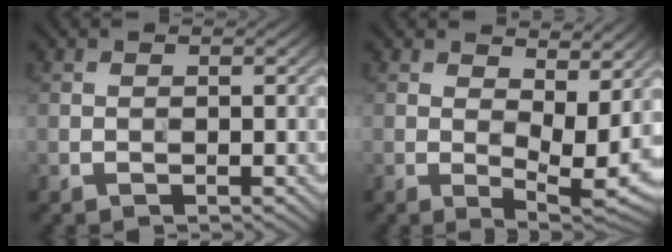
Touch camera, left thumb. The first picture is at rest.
{"total": 8.5, "force": [2.6, 3.8, 7.1], "torque": [-0.114, -0.007, 0.046]}